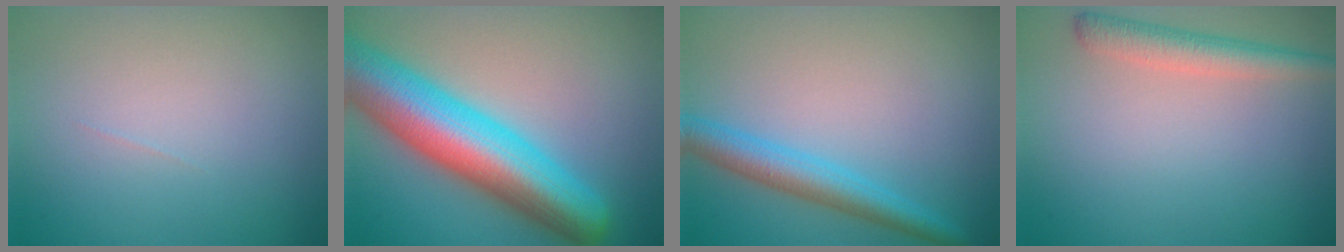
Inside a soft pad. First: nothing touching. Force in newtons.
{"total": 11.9, "press": 11.9, "slide": 0.4}
{"total": 3.8, "press": 3.8, "slide": 0.1}
{"total": 3.0, "press": 3.0, "slide": 0.2}